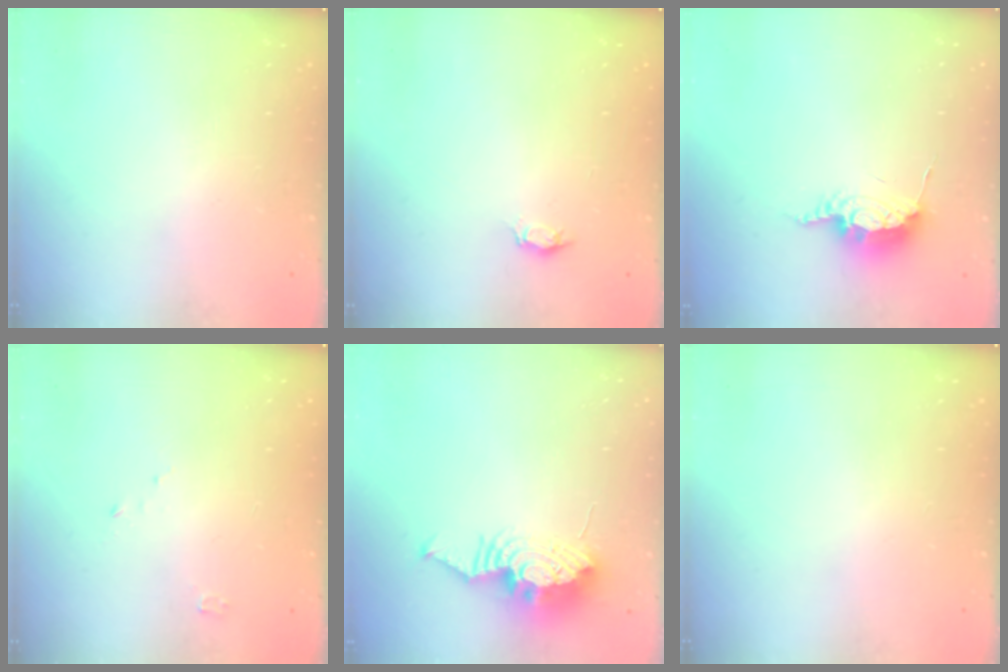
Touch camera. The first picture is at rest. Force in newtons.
{"total": 2.8, "press": 2.8, "slide": 0.3}
{"total": 8.5, "press": 8.4, "slide": 0.7}
{"total": 2.5, "press": 2.5, "slide": 0.3}
{"total": 12.4, "press": 12.4, "slide": 1.0}
{"total": 0.0}